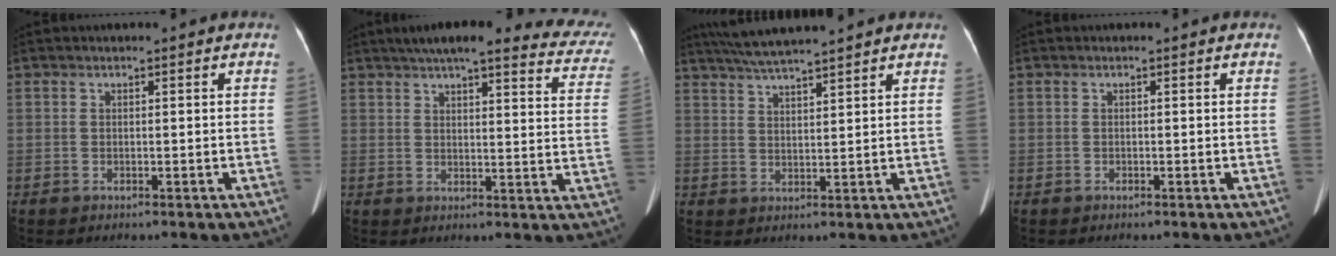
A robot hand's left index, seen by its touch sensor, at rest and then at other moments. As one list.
[{"total": 22.8, "force": [20.5, 3.5, 9.5], "torque": [-0.112, -0.031, 0.225]}, {"total": 7.8, "force": [6.9, -0.2, 3.6], "torque": [-0.064, 0.030, 0.110]}, {"total": 0.0}]